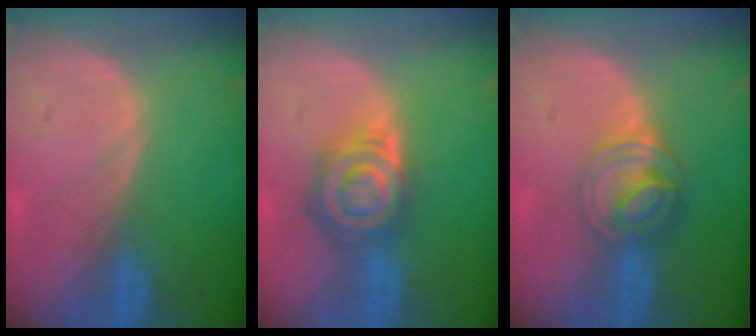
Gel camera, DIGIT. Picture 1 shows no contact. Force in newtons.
{"total": 7.8, "press": 7.0, "slide": 3.4}
{"total": 6.3, "press": 5.4, "slide": 3.2}